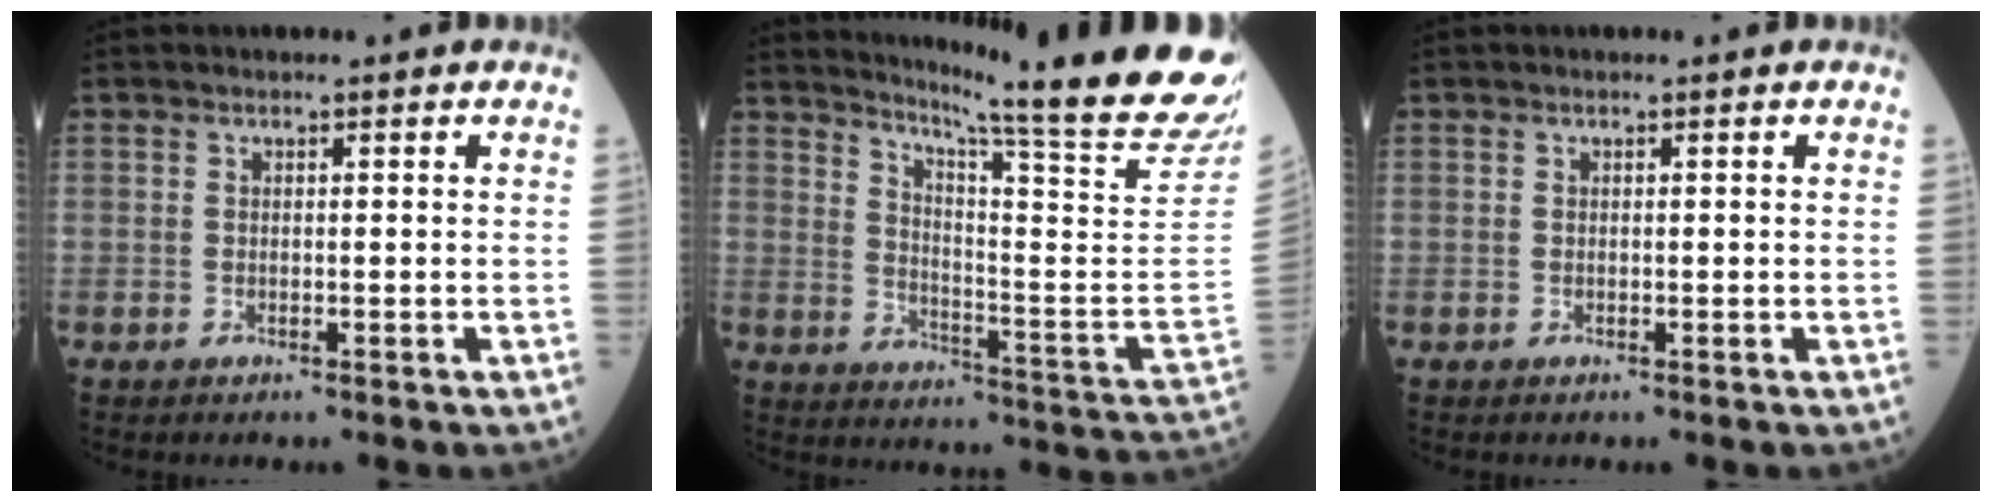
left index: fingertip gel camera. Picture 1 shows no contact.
{"total": 22.1, "force": [19.4, -2.5, 10.3], "torque": [-0.169, -0.117, 0.251]}
{"total": 0.0}